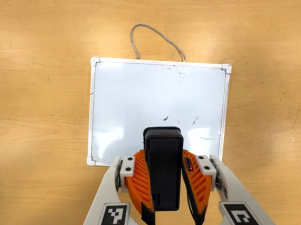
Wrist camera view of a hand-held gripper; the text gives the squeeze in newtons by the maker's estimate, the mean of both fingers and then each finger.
{"total": 8.1, "left": 6.4, "right": 9.9}